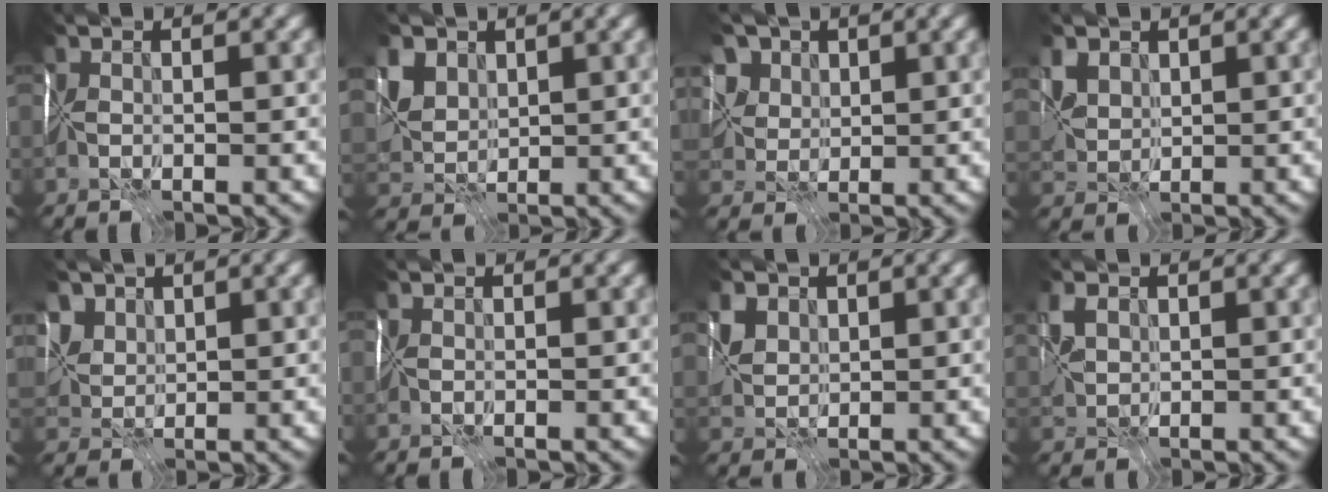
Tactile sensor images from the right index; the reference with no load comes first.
{"total": 4.0, "force": [2.3, 2.6, 2.0], "torque": [-0.056, 0.008, 0.048]}
{"total": 5.6, "force": [3.6, 3.8, 2.1], "torque": [-0.048, 0.007, 0.056]}
{"total": 2.4, "force": [1.9, 1.2, 0.9], "torque": [-0.028, 0.001, 0.035]}
{"total": 3.6, "force": [2.6, 2.0, 1.4], "torque": [-0.047, 0.006, 0.056]}
{"total": 0.0}
{"total": 2.7, "force": [1.8, 1.7, 1.2], "torque": [-0.040, 0.007, 0.038]}
{"total": 2.0, "force": [1.1, 1.1, 1.2], "torque": [-0.026, 0.000, 0.023]}